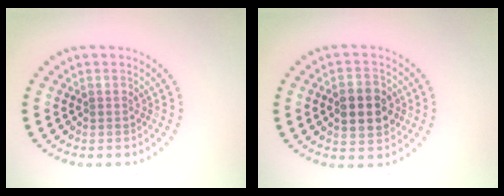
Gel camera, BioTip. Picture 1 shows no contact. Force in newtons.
{"total": 4.7, "press": 4.6, "slide": 0.3}